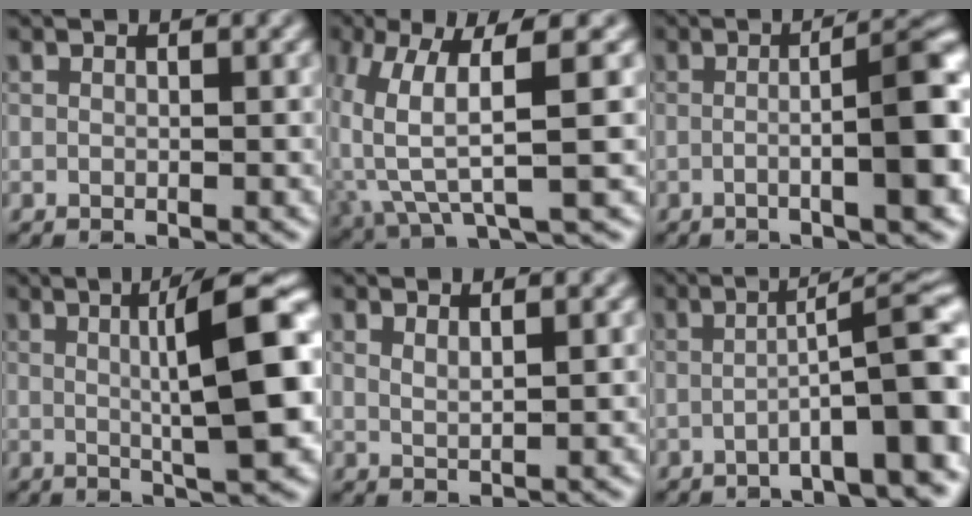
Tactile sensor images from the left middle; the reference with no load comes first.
{"total": 7.3, "force": [1.2, 1.9, 7.0], "torque": [-0.154, -0.009, 0.020]}
{"total": 8.0, "force": [-1.1, 1.8, 7.7], "torque": [-0.103, 0.002, -0.024]}
{"total": 9.9, "force": [1.2, 2.0, 9.6], "torque": [-0.122, 0.007, 0.012]}
{"total": 1.6, "force": [1.1, 0.6, 0.9], "torque": [-0.012, -0.009, 0.009]}
{"total": 8.6, "force": [-2.8, 1.4, 8.0], "torque": [-0.103, 0.014, -0.049]}